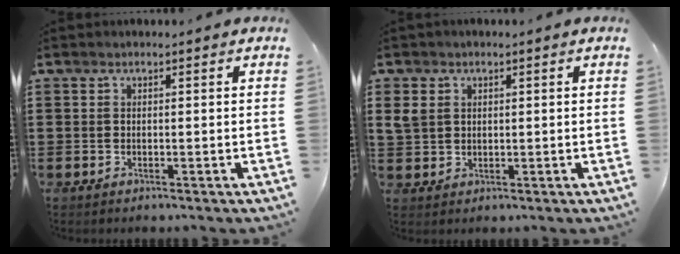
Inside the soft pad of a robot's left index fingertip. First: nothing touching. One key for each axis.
{"total": 2.3, "fx": 0.8, "fy": 1.9, "fz": 1.2, "tx": -0.037, "ty": 0.005, "tz": 0.011}